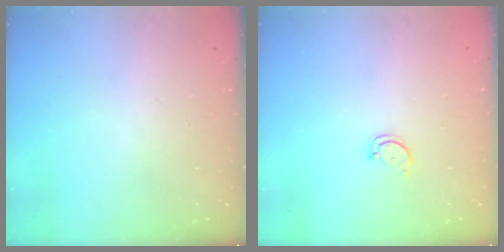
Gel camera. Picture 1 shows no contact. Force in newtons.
{"total": 2.6, "press": 2.5, "slide": 0.4}